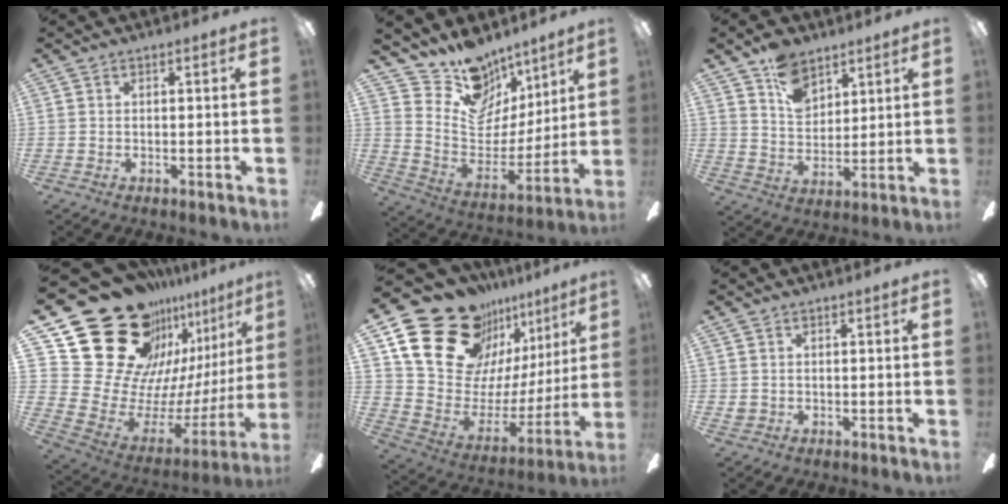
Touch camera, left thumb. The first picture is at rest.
{"total": 15.0, "force": [11.9, 8.6, 3.1], "torque": [-0.070, -0.106, 0.220]}
{"total": 9.9, "force": [6.6, 6.1, 4.0], "torque": [-0.062, -0.029, 0.122]}
{"total": 32.2, "force": [20.4, 19.7, 15.4], "torque": [-0.235, -0.163, 0.426]}
{"total": 24.5, "force": [17.4, 14.4, 9.5], "torque": [-0.149, -0.120, 0.337]}
{"total": 1.6, "force": [0.6, 1.4, 0.2], "torque": [-0.005, 0.005, 0.010]}